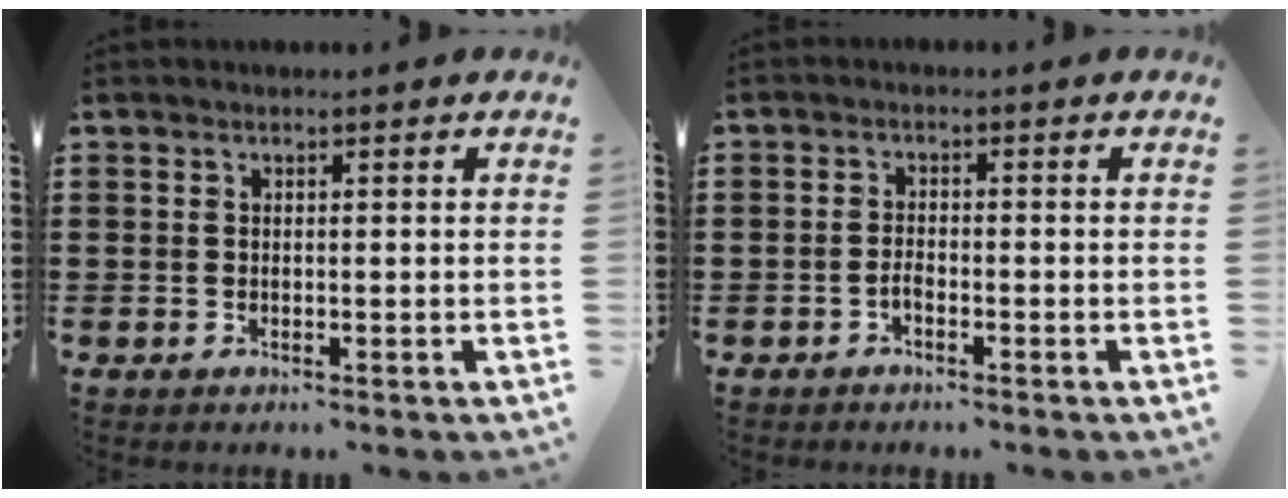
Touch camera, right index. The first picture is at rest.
{"total": 1.4, "force": [-1.0, 0.6, 0.8], "torque": [-0.019, -0.002, -0.019]}